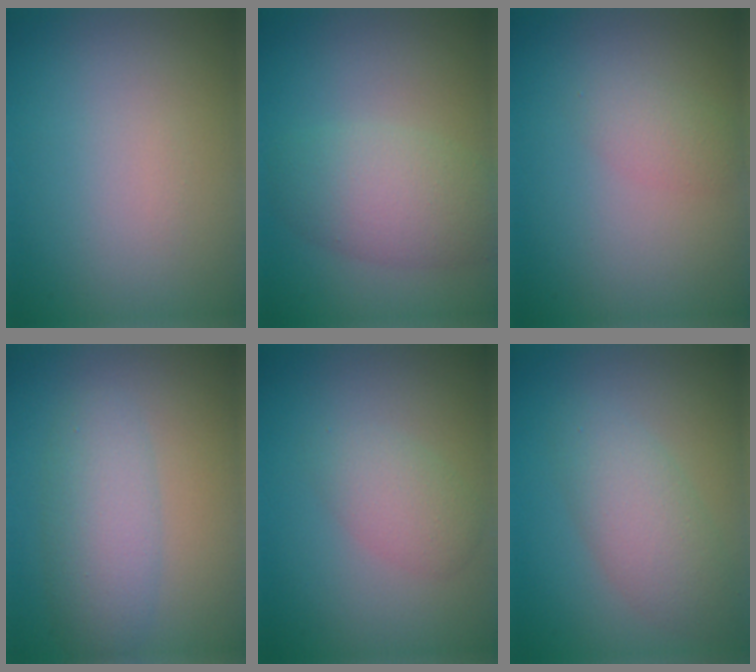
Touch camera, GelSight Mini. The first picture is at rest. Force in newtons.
{"total": 4.7, "press": 4.7, "slide": 0.1}
{"total": 1.6, "press": 1.6, "slide": 0.1}
{"total": 4.1, "press": 4.1, "slide": 0.0}
{"total": 2.4, "press": 2.4, "slide": 0.1}
{"total": 3.9, "press": 3.9, "slide": 0.1}